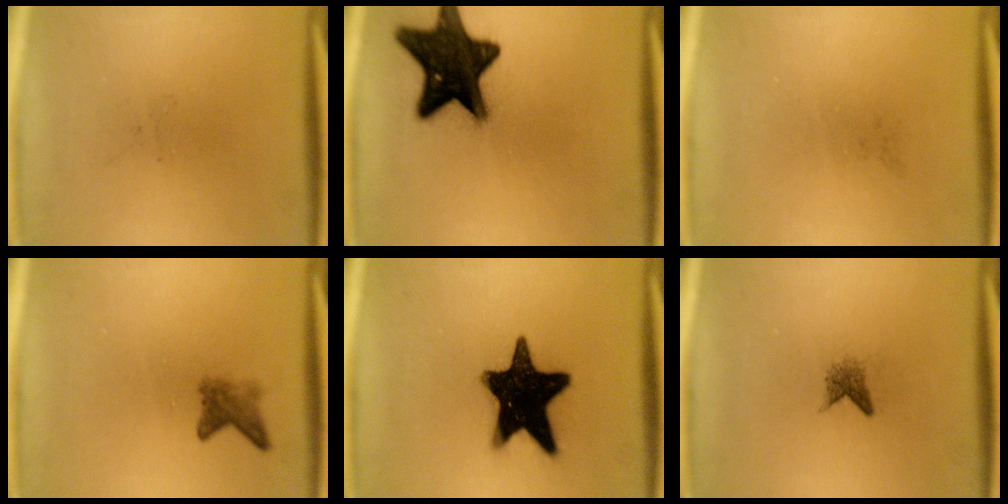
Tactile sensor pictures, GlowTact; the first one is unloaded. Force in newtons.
{"total": 17.7}
{"total": 0.0}
{"total": 2.3}
{"total": 19.4}
{"total": 1.6}